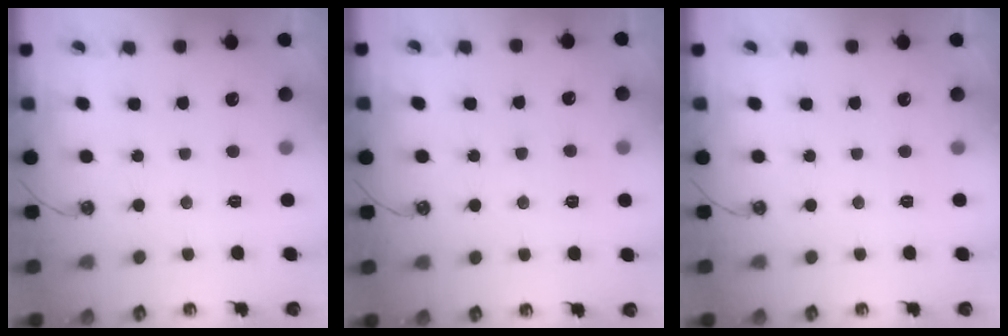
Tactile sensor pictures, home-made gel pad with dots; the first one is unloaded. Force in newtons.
{"total": 1.8, "press": 1.8, "slide": 0.3}
{"total": 0.0}